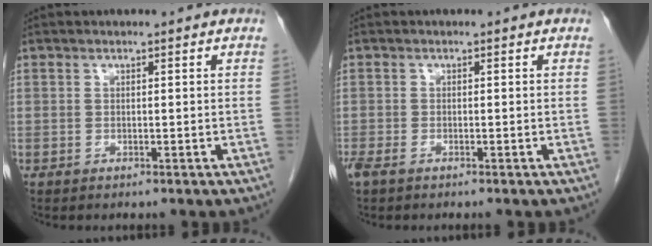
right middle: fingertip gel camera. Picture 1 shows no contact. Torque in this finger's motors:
{"motor_torque": [0.35, -0.24, 0.02, 0.00]}